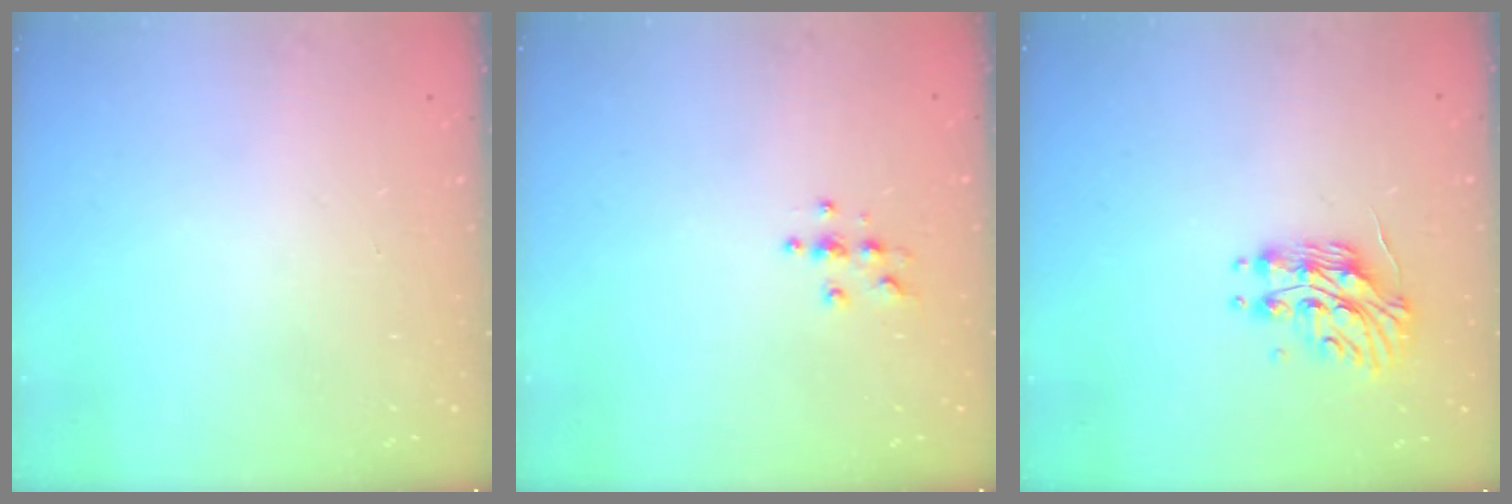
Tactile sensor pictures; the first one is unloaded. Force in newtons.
{"total": 3.8, "press": 3.8, "slide": 0.4}
{"total": 11.0, "press": 11.0, "slide": 0.9}